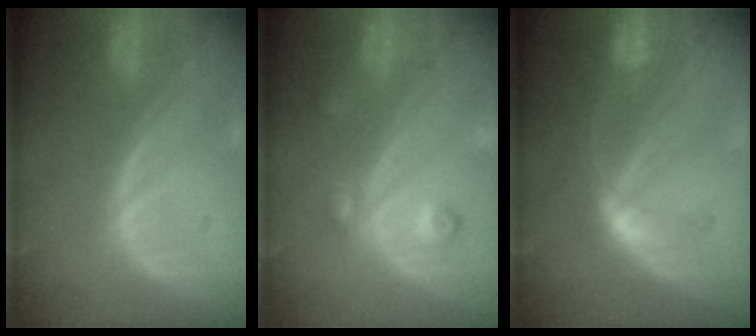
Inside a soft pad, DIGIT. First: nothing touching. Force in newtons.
{"total": 3.6, "press": 3.6, "slide": 0.2}
{"total": 5.5, "press": 5.1, "slide": 2.1}